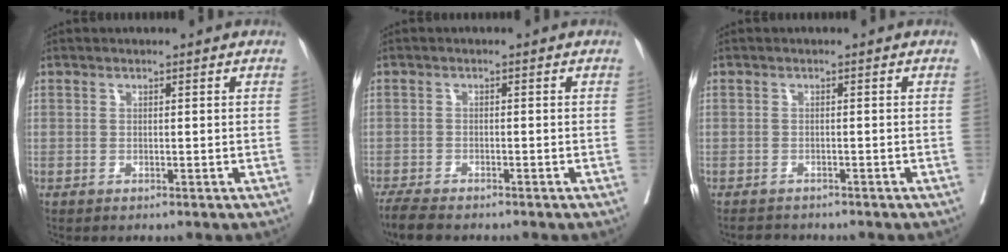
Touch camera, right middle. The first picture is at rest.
{"total": 4.6, "force": [-3.9, 0.9, 2.1], "torque": [-0.038, -0.012, -0.066]}
{"total": 2.4, "force": [-2.2, 1.0, 0.2], "torque": [-0.003, -0.004, -0.035]}